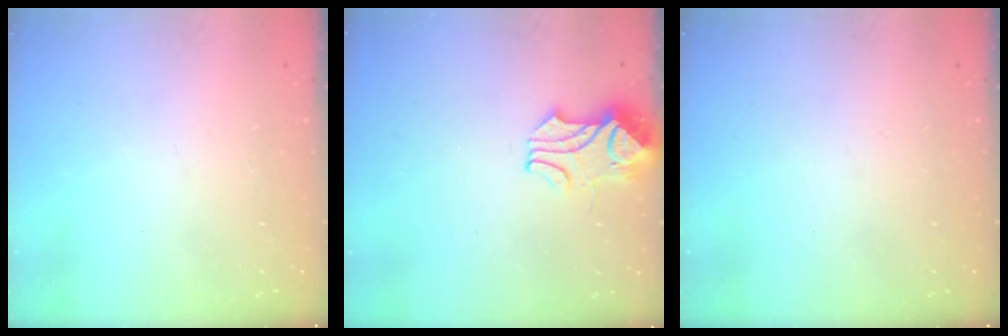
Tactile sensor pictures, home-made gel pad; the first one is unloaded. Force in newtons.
{"total": 2.4, "press": 2.3, "slide": 0.8}
{"total": 0.0}